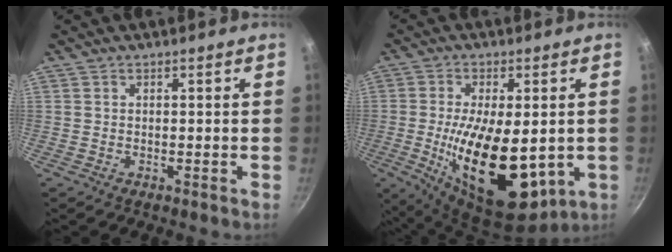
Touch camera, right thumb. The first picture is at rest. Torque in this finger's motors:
{"motor_torque": [1.72, 2.35, 2.56, -0.07, 0.73]}